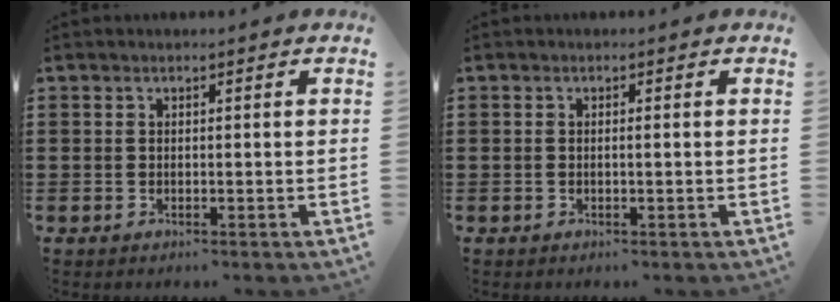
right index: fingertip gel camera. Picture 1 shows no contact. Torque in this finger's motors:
{"motor_torque": [-0.08, 0.05, 0.06, -0.01]}